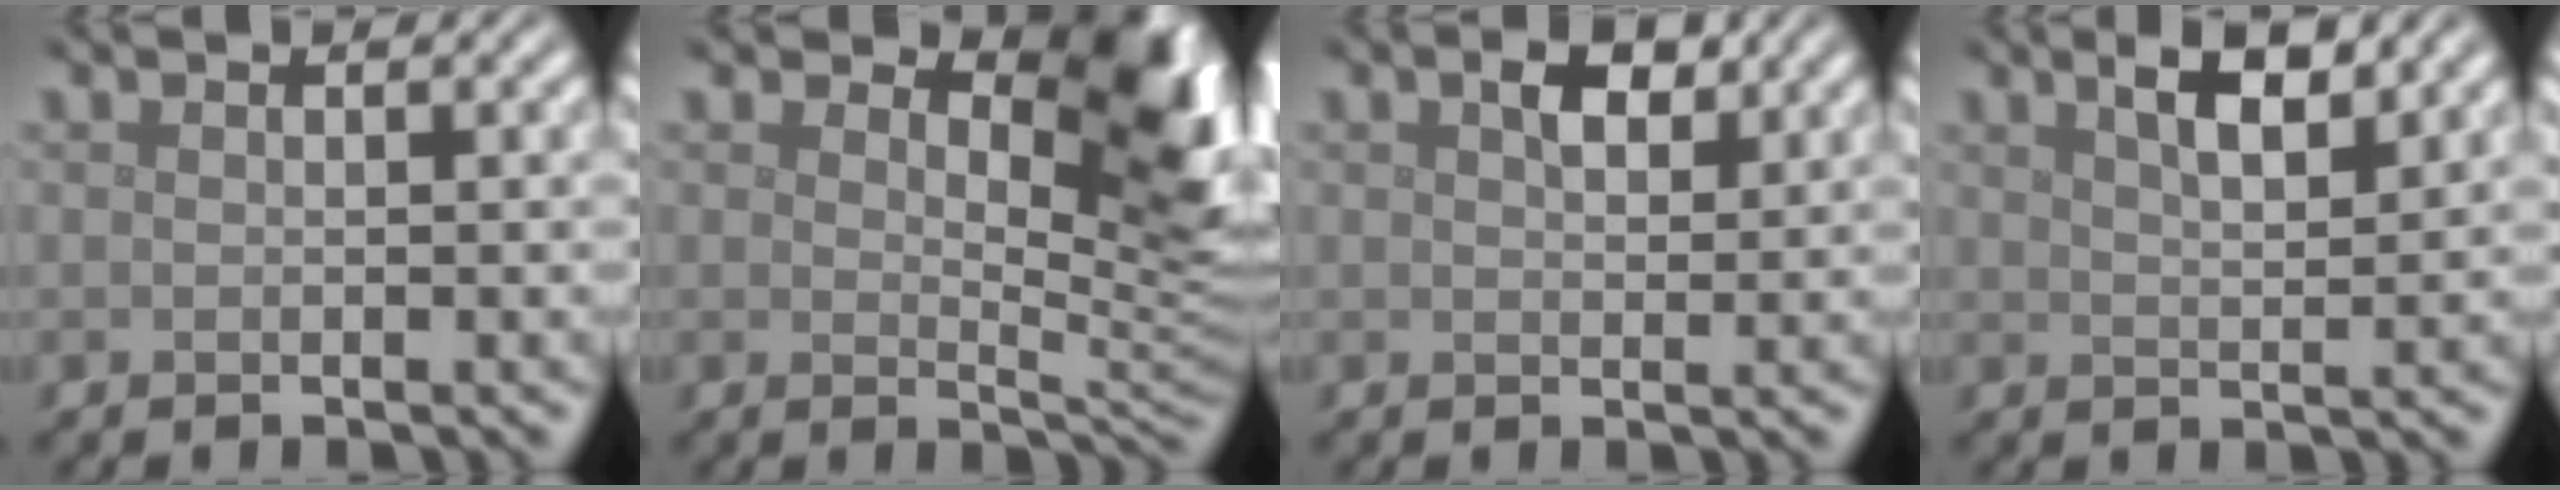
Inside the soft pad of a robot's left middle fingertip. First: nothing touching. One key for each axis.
{"total": 8.4, "fx": 3.8, "fy": 3.8, "fz": 6.4, "tx": -0.082, "ty": -0.008, "tz": 0.053}
{"total": 2.3, "fx": 1.2, "fy": 1.1, "fz": 1.6, "tx": -0.028, "ty": 0.005, "tz": 0.022}
{"total": 3.9, "fx": 2.5, "fy": 1.1, "fz": 2.8, "tx": -0.044, "ty": 0.007, "tz": 0.042}